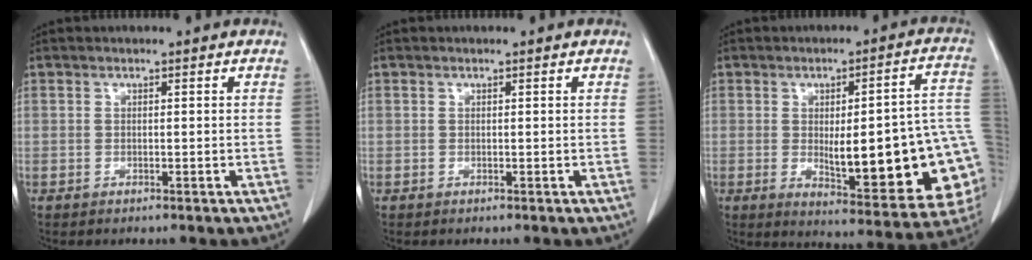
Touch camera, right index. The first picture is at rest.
{"total": 0.0}
{"total": 22.3, "force": [-2.8, 5.0, 21.6], "torque": [-0.206, 0.016, -0.012]}